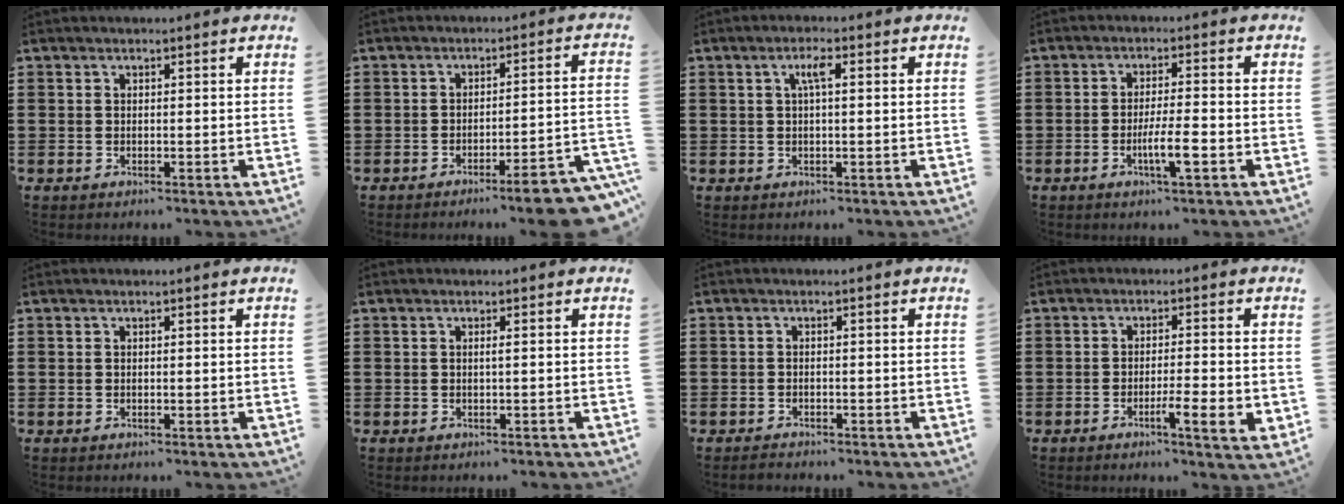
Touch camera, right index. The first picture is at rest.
{"total": 6.2, "force": [-5.3, 0.2, 3.1], "torque": [-0.047, -0.005, -0.097]}
{"total": 2.8, "force": [0.7, 0.6, 2.6], "torque": [-0.054, 0.008, 0.009]}
{"total": 5.2, "force": [-2.0, 0.5, 4.7], "torque": [-0.086, -0.008, -0.036]}
{"total": 0.0}
{"total": 0.7, "force": [0.0, -0.3, 0.6], "torque": [-0.013, -0.002, -0.001]}
{"total": 1.2, "force": [-1.1, 0.4, -0.1], "torque": [-0.002, 0.005, -0.025]}
{"total": 5.2, "force": [-2.0, 0.4, 4.8], "torque": [-0.075, -0.011, -0.030]}